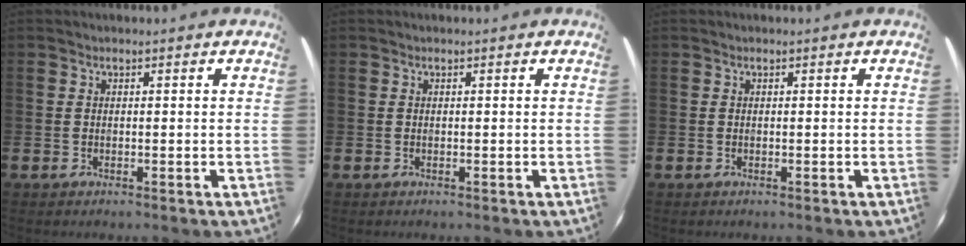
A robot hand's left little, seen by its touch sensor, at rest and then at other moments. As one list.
[{"total": 0.0}, {"total": 0.0}]